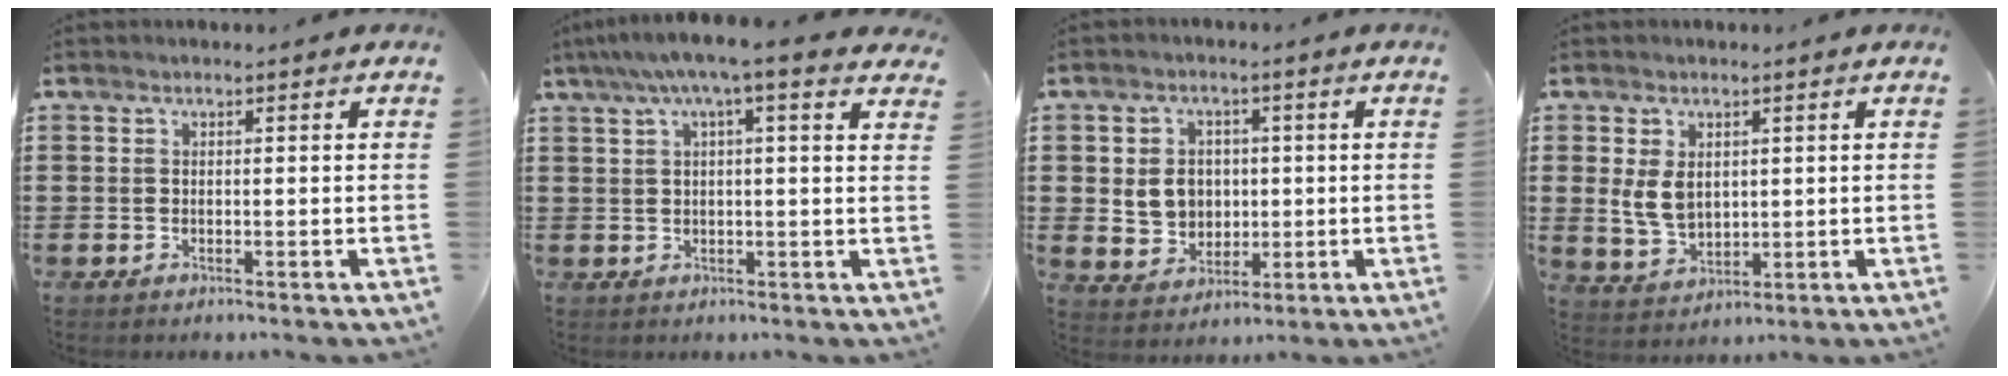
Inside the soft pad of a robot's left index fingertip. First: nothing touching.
{"total": 5.3, "force": [3.3, 0.2, 4.1], "torque": [-0.089, -0.001, 0.055]}
{"total": 5.5, "force": [0.6, 5.0, 2.4], "torque": [-0.048, 0.008, 0.008]}
{"total": 5.1, "force": [1.1, 3.6, 3.4], "torque": [-0.089, 0.004, 0.017]}